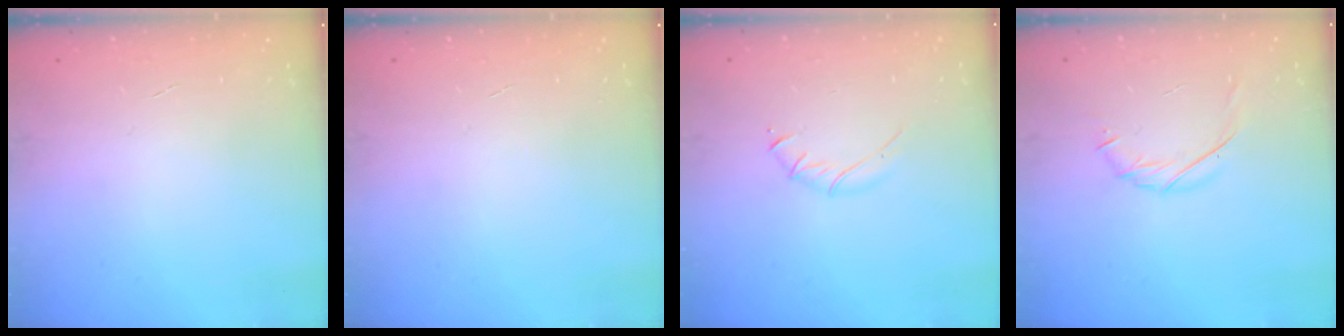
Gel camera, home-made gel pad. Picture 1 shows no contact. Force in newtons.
{"total": 0.0}
{"total": 3.7, "press": 3.6, "slide": 1.1}
{"total": 4.1, "press": 4.0, "slide": 1.1}